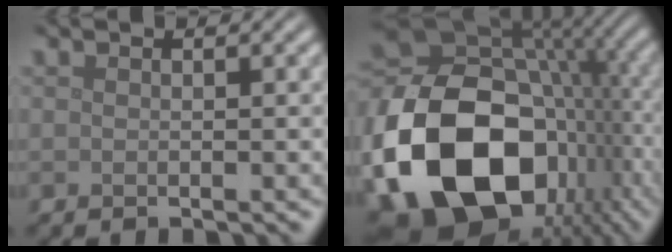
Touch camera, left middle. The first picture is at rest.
{"total": 19.2, "force": [-5.2, 13.9, 12.2], "torque": [-0.261, -0.032, -0.083]}